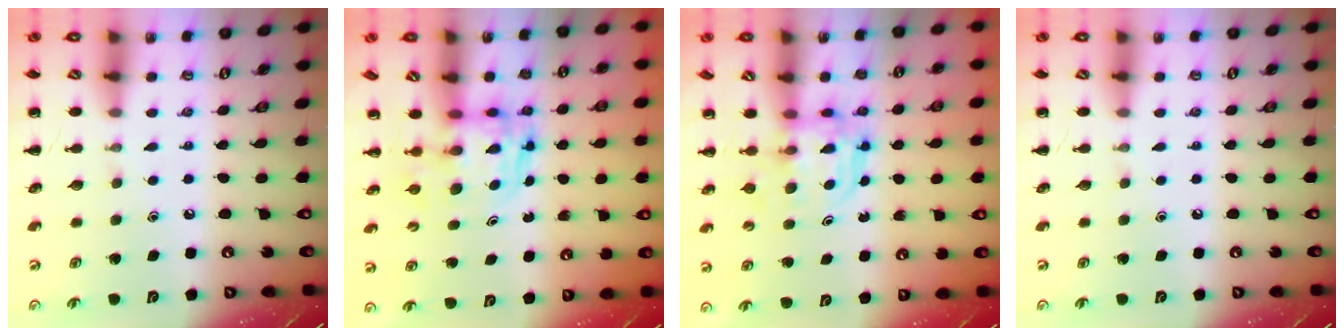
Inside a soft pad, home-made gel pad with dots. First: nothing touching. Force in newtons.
{"total": 2.8, "press": 2.8, "slide": 0.2}
{"total": 3.7, "press": 3.7, "slide": 0.2}
{"total": 0.0}